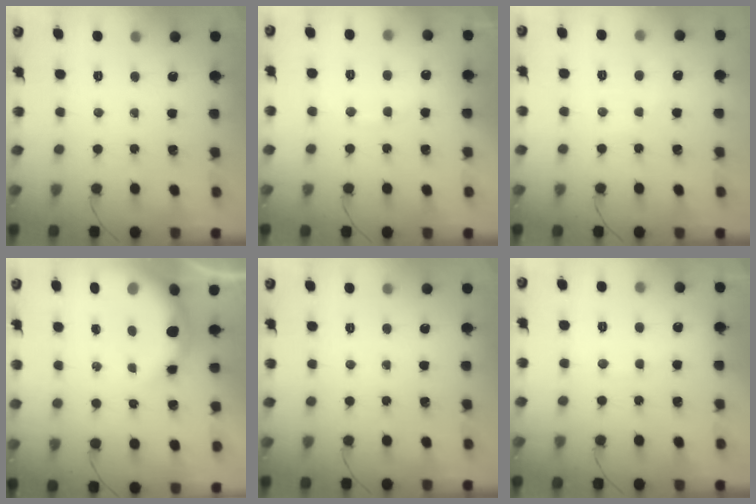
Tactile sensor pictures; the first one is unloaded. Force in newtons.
{"total": 7.0, "press": 6.9, "slide": 0.9}
{"total": 3.5, "press": 3.3, "slide": 1.1}
{"total": 7.2, "press": 7.0, "slide": 1.7}
{"total": 0.0}
{"total": 6.6, "press": 6.5, "slide": 1.2}